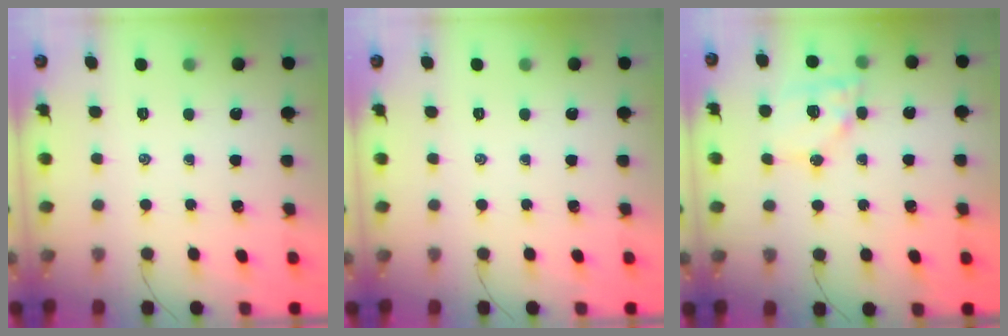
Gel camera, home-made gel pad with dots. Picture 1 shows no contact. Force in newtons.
{"total": 0.0}
{"total": 13.4, "press": 13.1, "slide": 2.6}